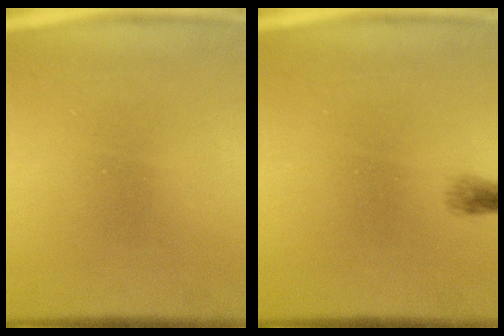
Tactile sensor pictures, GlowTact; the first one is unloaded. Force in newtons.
{"total": 0.6}